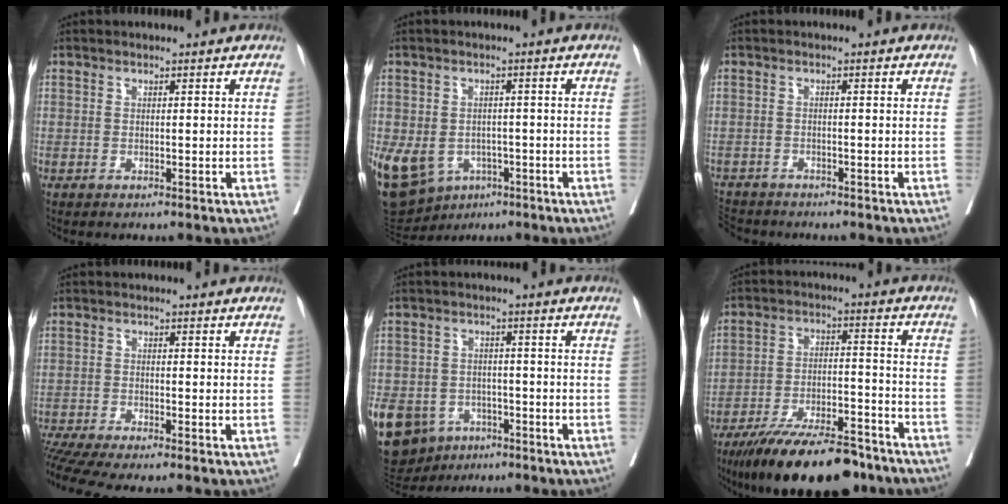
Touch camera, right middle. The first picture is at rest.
{"total": 19.1, "force": [-7.6, 15.3, 8.7], "torque": [-0.251, -0.007, -0.097]}
{"total": 5.7, "force": [-5.2, 2.1, 0.9], "torque": [-0.016, -0.010, -0.086]}
{"total": 7.5, "force": [-6.4, -0.3, 3.9], "torque": [-0.067, -0.010, -0.110]}
{"total": 17.4, "force": [-8.3, 13.7, 6.9], "torque": [-0.195, 0.002, -0.112]}
{"total": 18.4, "force": [-14.9, 4.5, 9.9], "torque": [-0.133, 0.002, -0.239]}